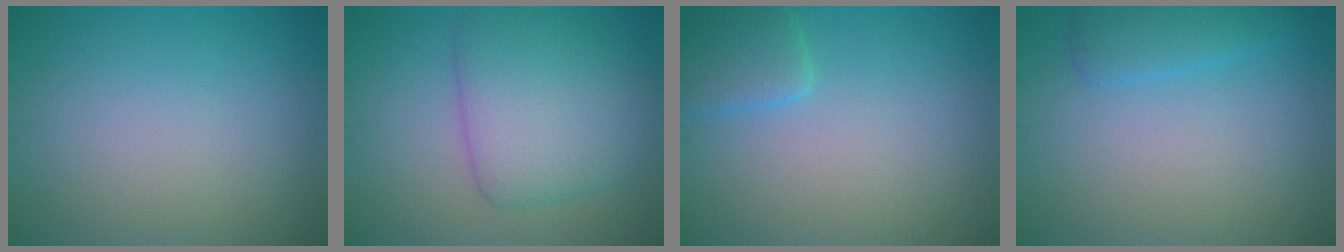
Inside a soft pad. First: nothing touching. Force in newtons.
{"total": 6.7, "press": 6.7, "slide": 0.1}
{"total": 2.6, "press": 2.6, "slide": 0.2}
{"total": 2.2, "press": 2.2, "slide": 0.0}